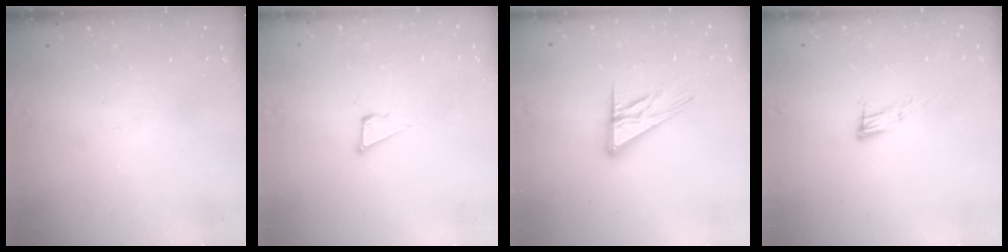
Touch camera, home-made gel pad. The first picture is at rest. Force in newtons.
{"total": 3.8, "press": 3.7, "slide": 0.9}
{"total": 12.6, "press": 12.5, "slide": 1.1}
{"total": 8.5, "press": 8.4, "slide": 1.5}